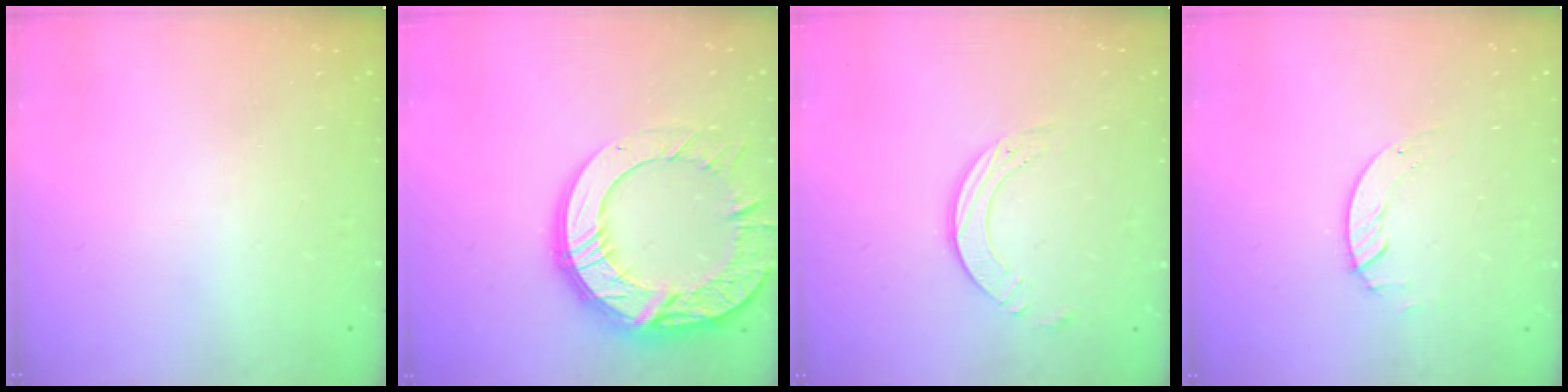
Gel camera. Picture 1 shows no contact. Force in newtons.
{"total": 22.7, "press": 22.7, "slide": 1.8}
{"total": 5.8, "press": 5.8, "slide": 0.6}
{"total": 1.3, "press": 1.2, "slide": 0.1}